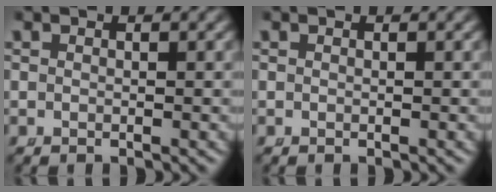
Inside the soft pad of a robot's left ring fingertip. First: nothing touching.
{"total": 0.0}